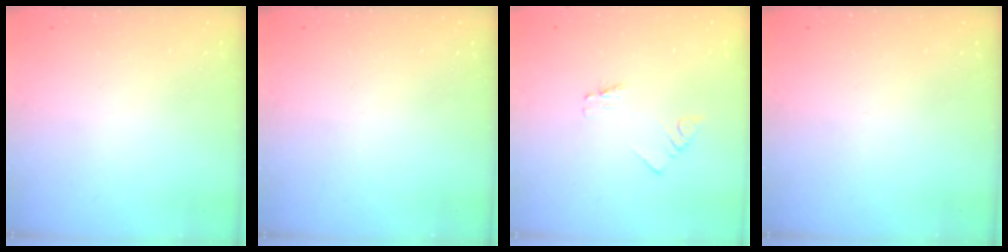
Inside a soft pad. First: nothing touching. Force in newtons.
{"total": 0.0}
{"total": 1.1, "press": 1.1, "slide": 0.0}
{"total": 0.0}